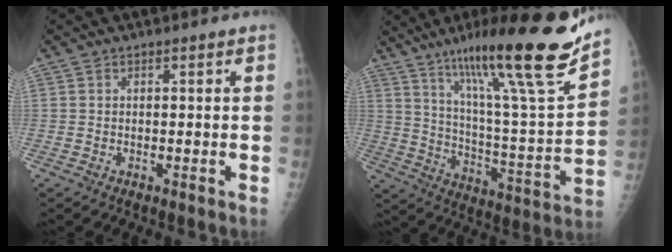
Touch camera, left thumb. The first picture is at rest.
{"total": 24.7, "force": [17.1, 2.1, 17.7], "torque": [-0.257, -0.072, 0.280]}